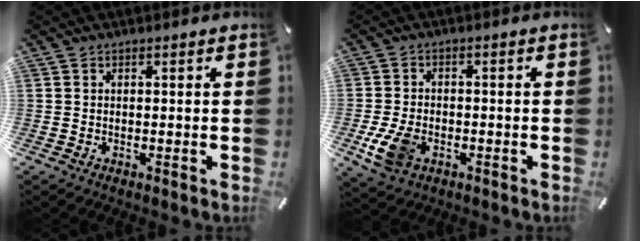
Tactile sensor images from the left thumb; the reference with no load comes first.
{"total": 7.9, "force": [-2.9, 5.4, 5.0], "torque": [-0.122, 0.005, -0.054]}